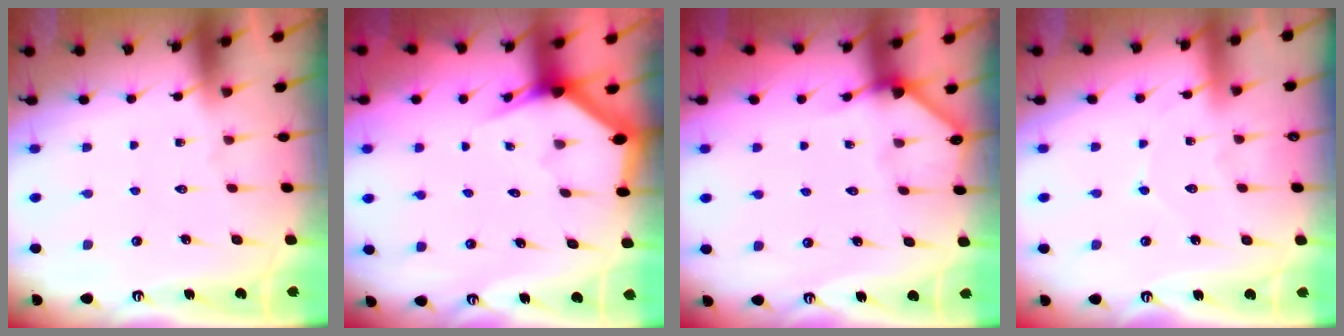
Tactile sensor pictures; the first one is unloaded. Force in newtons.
{"total": 2.7, "press": 2.7, "slide": 0.1}
{"total": 3.4, "press": 3.4, "slide": 0.2}
{"total": 5.5, "press": 5.5, "slide": 0.3}